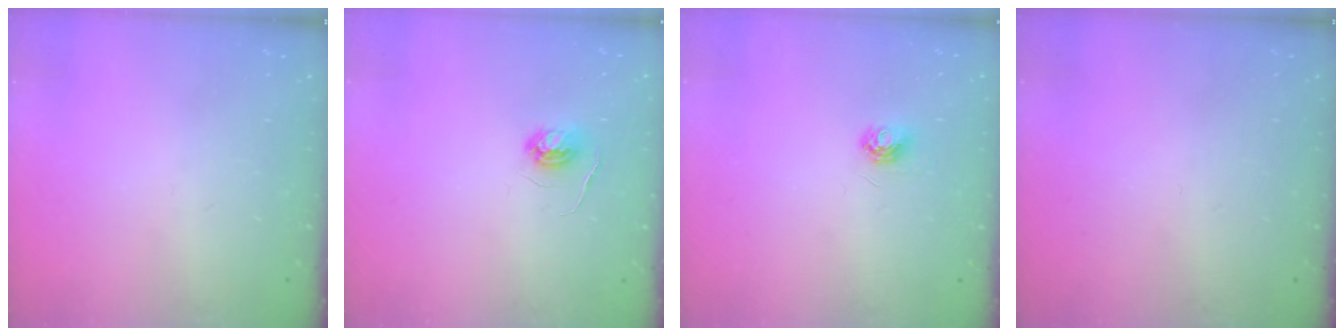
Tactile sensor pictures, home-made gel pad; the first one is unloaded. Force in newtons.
{"total": 4.0, "press": 4.0, "slide": 0.5}
{"total": 4.5, "press": 4.5, "slide": 0.5}
{"total": 0.0}